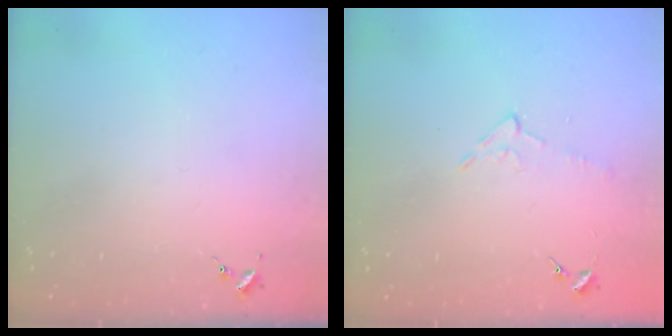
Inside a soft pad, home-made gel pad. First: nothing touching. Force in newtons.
{"total": 4.7, "press": 4.7, "slide": 0.5}